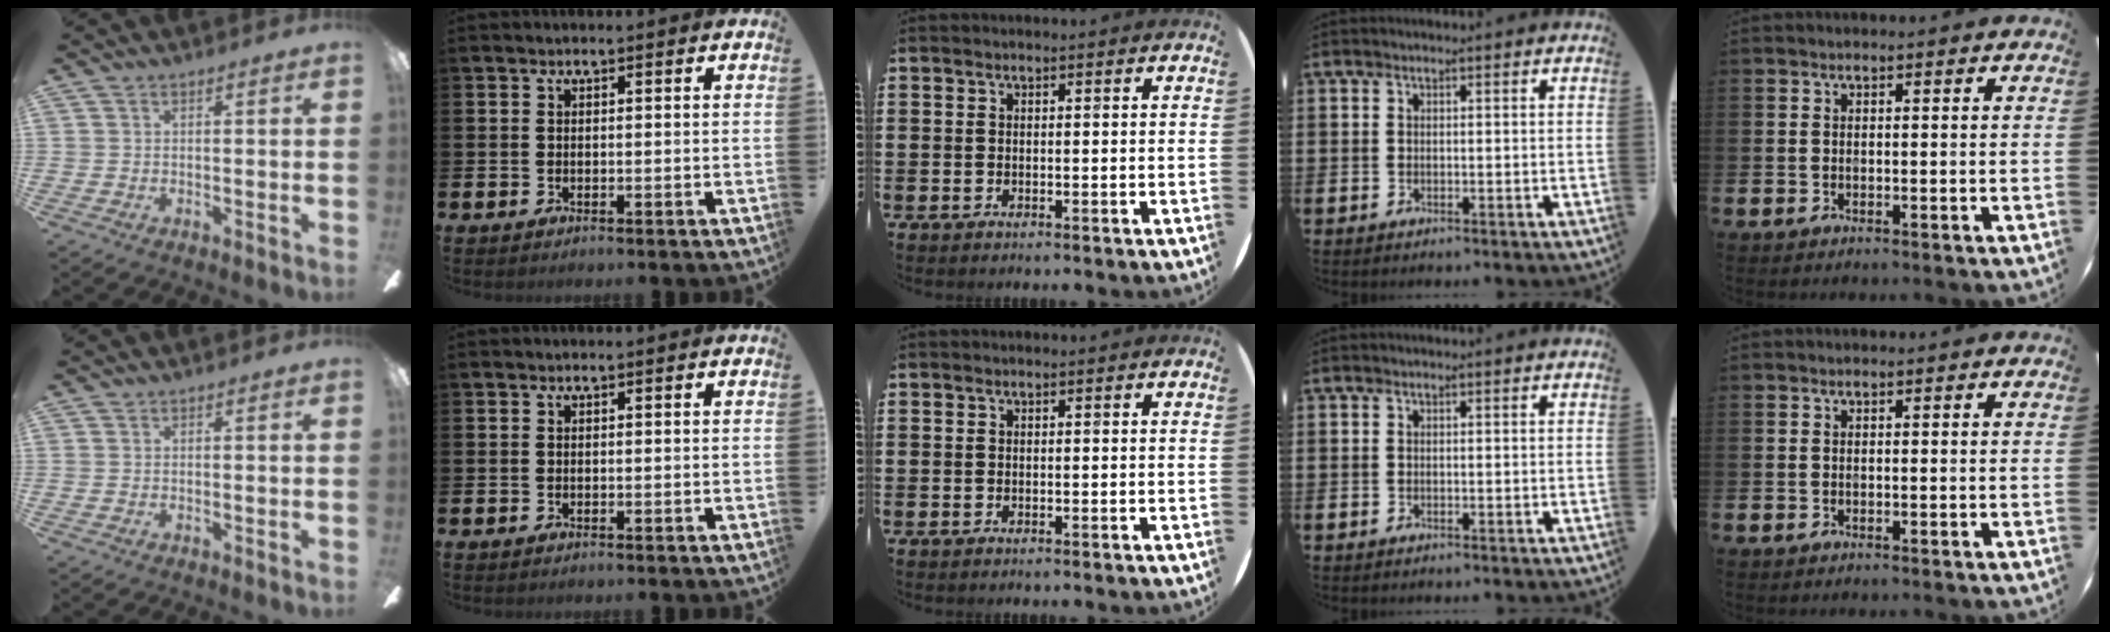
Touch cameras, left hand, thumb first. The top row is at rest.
{}